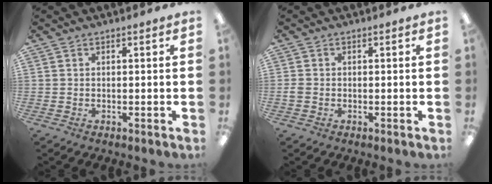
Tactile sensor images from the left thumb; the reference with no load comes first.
{"total": 1.3, "force": [-0.4, 1.0, 0.8], "torque": [-0.013, 0.003, -0.007]}